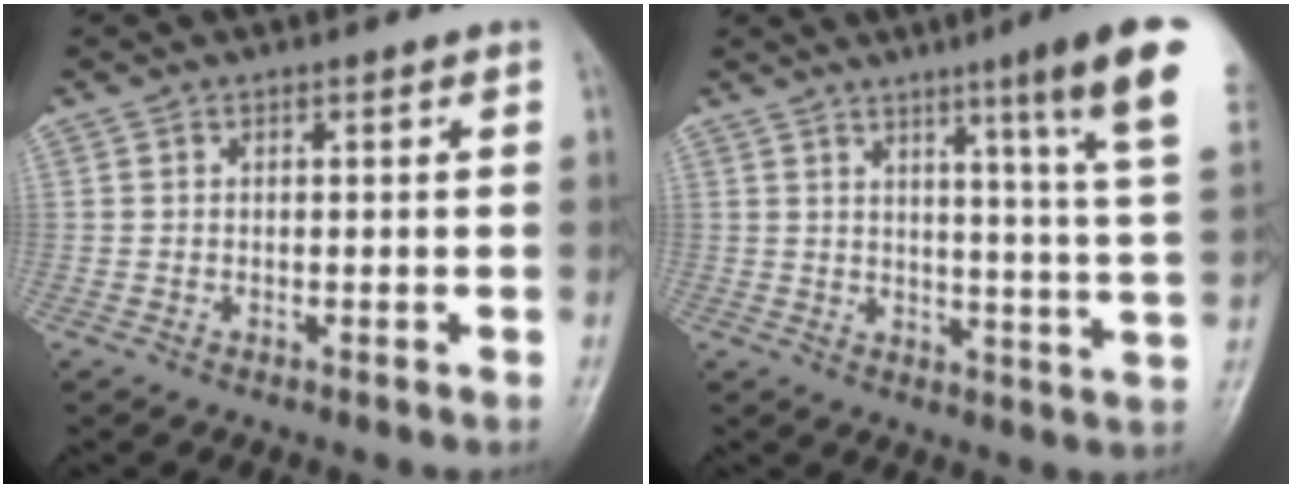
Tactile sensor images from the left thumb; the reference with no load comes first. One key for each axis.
{"total": 15.2, "fx": 8.1, "fy": 0.0, "fz": 12.8, "tx": -0.168, "ty": -0.039, "tz": 0.096}